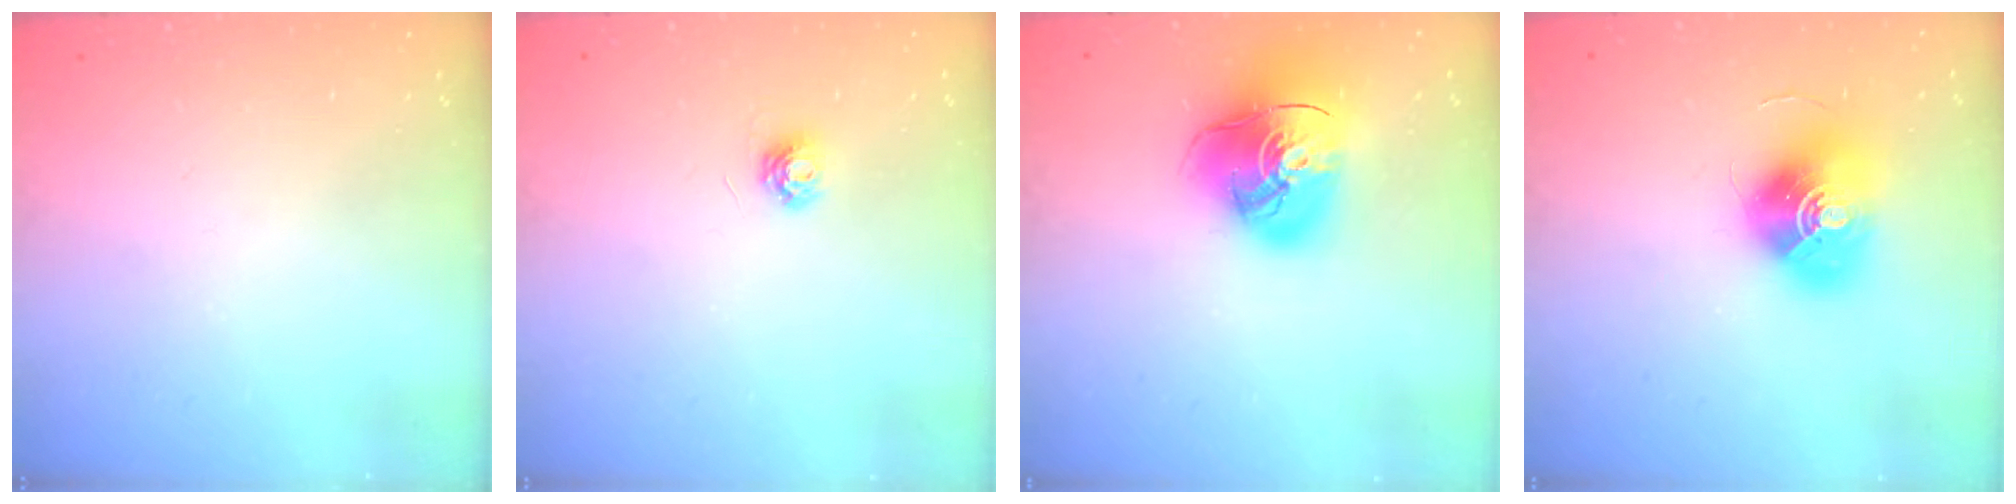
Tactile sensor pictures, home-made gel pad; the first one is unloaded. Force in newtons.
{"total": 4.5, "press": 4.5, "slide": 0.5}
{"total": 17.2, "press": 17.1, "slide": 2.0}
{"total": 16.2, "press": 16.2, "slide": 0.5}